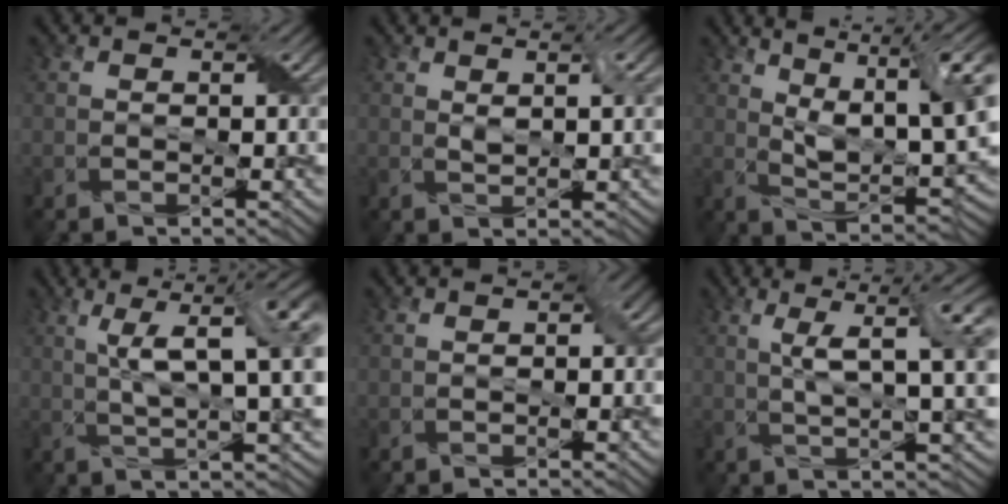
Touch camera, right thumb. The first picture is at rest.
{"total": 1.8, "force": [0.8, 0.4, 1.5], "torque": [-0.030, -0.002, 0.018]}
{"total": 12.8, "force": [5.1, 4.7, 10.7], "torque": [-0.195, 0.008, 0.078]}
{"total": 11.3, "force": [3.3, 3.1, 10.4], "torque": [-0.170, 0.011, 0.055]}
{"total": 1.4, "force": [-0.3, 0.9, 1.0], "torque": [-0.012, 0.000, -0.003]}
{"total": 8.7, "force": [2.2, 1.9, 8.2], "torque": [-0.138, 0.016, 0.041]}